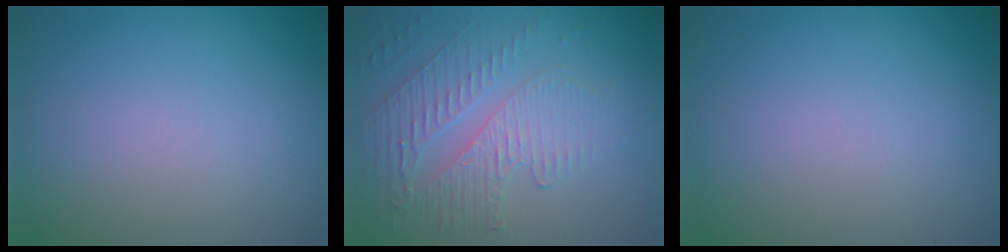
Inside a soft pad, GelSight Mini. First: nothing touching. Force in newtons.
{"total": 5.8, "press": 3.4, "slide": 4.7}
{"total": 0.0}